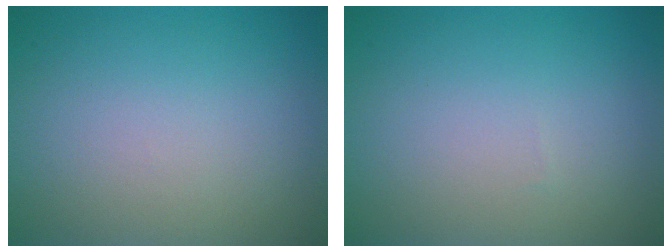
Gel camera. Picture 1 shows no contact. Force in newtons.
{"total": 0.0}